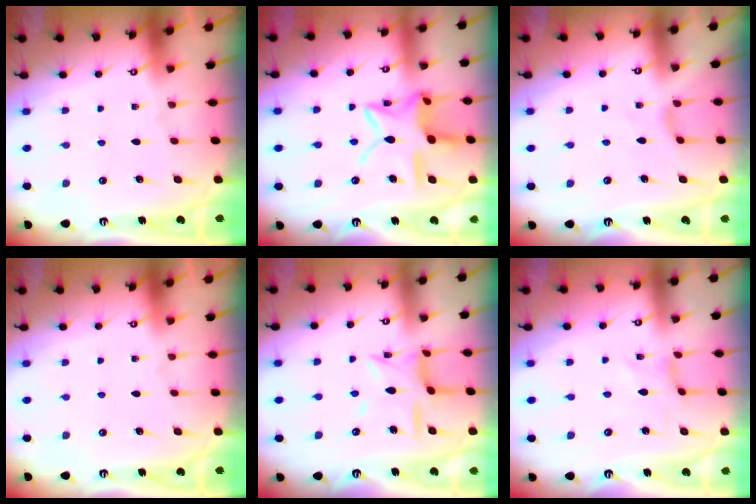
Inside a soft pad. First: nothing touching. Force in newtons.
{"total": 14.0, "press": 14.0, "slide": 1.0}
{"total": 2.1, "press": 2.0, "slide": 0.5}
{"total": 0.0}
{"total": 10.2, "press": 10.1, "slide": 0.7}
{"total": 0.0}